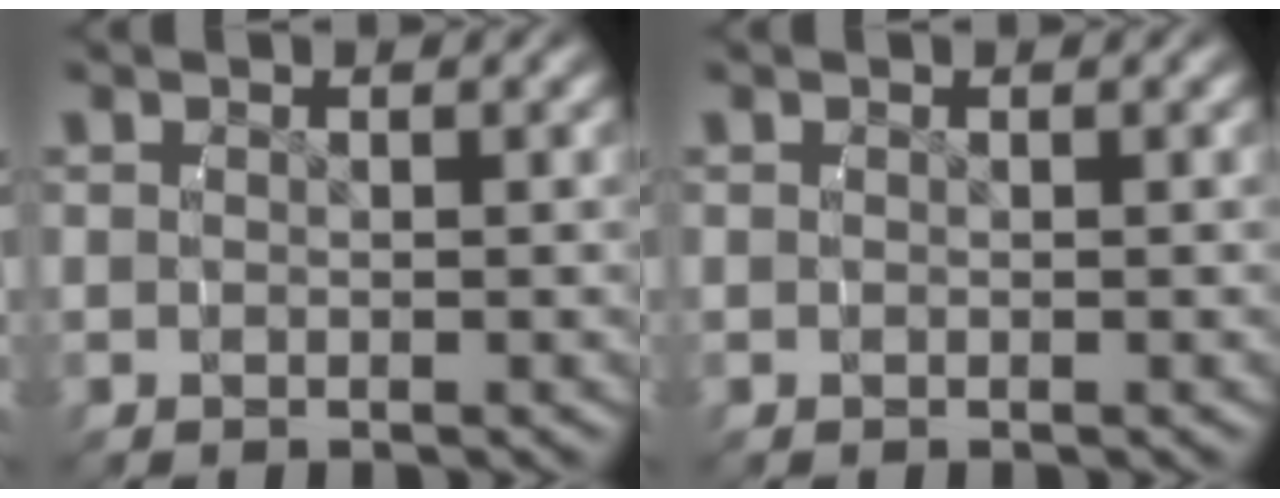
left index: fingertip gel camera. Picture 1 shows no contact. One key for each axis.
{"total": 0.0}